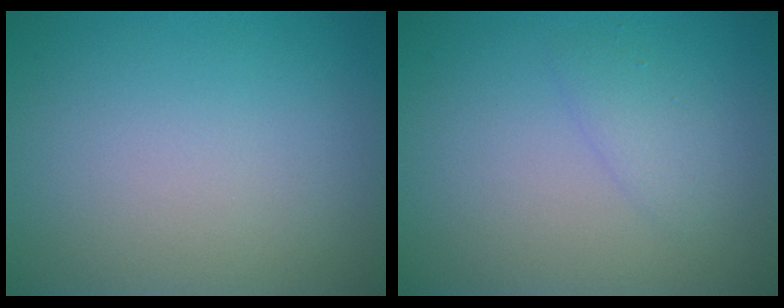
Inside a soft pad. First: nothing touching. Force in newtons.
{"total": 1.4, "press": 1.4, "slide": 0.2}